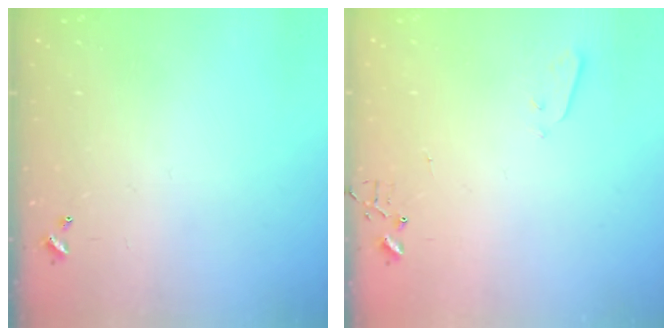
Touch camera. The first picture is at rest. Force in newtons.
{"total": 2.1, "press": 2.1, "slide": 0.3}